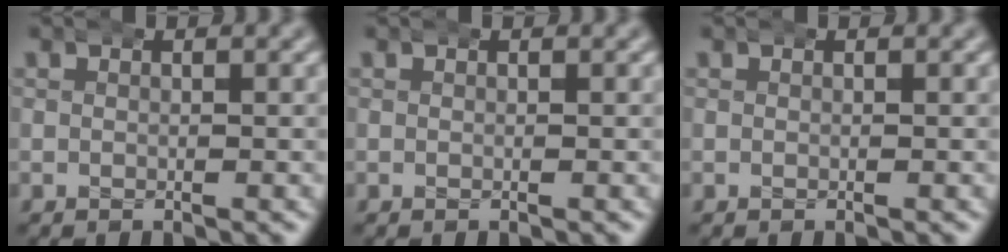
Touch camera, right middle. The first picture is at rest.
{"total": 0.0}
{"total": 0.0}